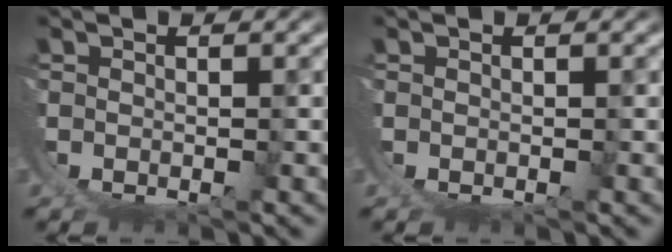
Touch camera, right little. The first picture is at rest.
{"total": 0.0}